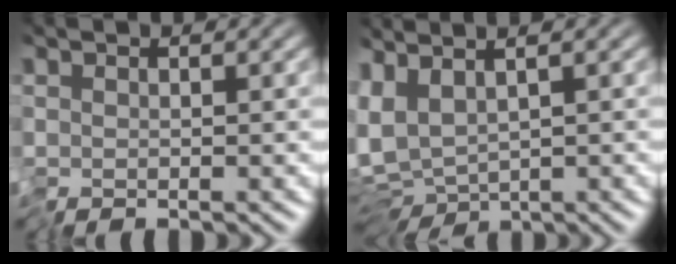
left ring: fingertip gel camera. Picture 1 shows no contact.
{"total": 6.0, "force": [0.0, 2.9, 5.3], "torque": [-0.103, -0.011, 0.022]}